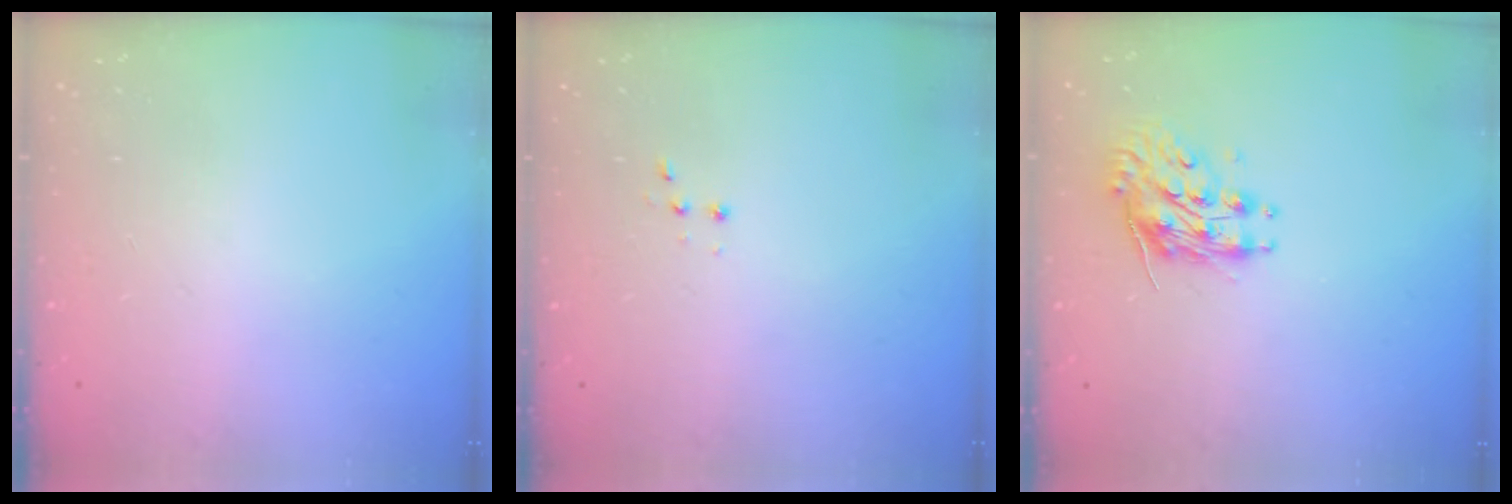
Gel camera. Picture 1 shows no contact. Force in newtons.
{"total": 2.8, "press": 2.7, "slide": 0.7}
{"total": 9.2, "press": 9.2, "slide": 0.2}